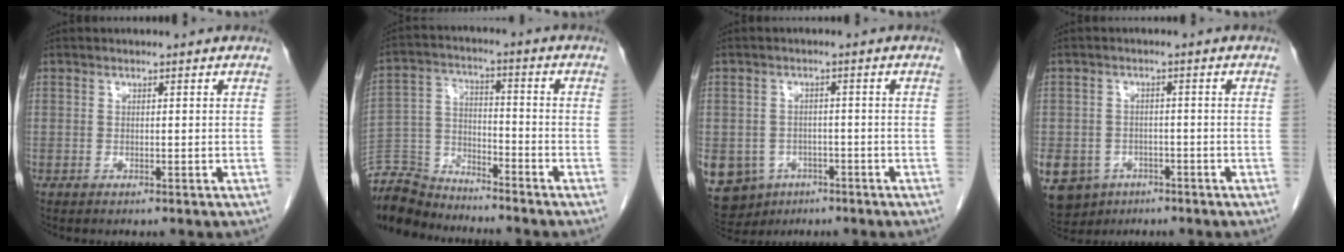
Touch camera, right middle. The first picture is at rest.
{"total": 10.1, "force": [-9.8, 2.1, 1.0], "torque": [-0.019, 0.004, -0.190]}
{"total": 12.3, "force": [-5.6, 10.3, 3.7], "torque": [-0.111, 0.001, -0.068]}
{"total": 11.1, "force": [-6.0, 8.6, 3.6], "torque": [-0.099, -0.005, -0.083]}